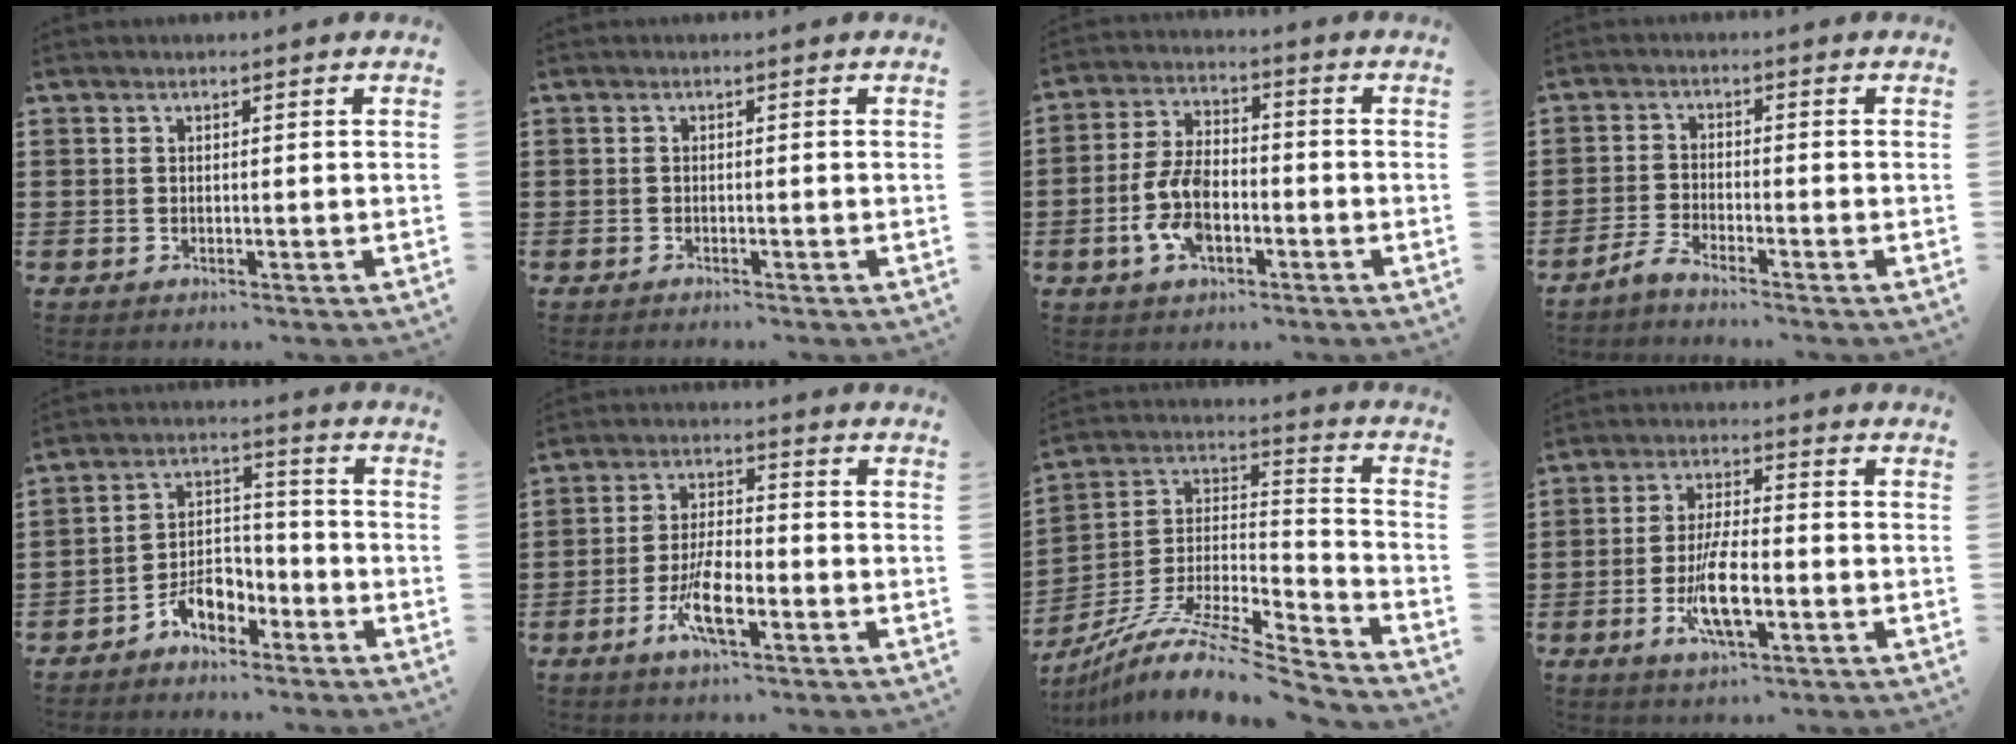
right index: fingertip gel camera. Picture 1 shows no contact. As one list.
[{"total": 0.7, "force": [-0.6, -0.1, 0.1], "torque": [-0.003, -0.003, -0.013]}, {"total": 8.2, "force": [-2.5, 4.4, 6.5], "torque": [-0.159, -0.003, -0.052]}, {"total": 2.5, "force": [-2.4, -0.3, 0.7], "torque": [-0.029, -0.003, -0.053]}, {"total": 6.0, "force": [-4.2, 3.2, 2.8], "torque": [-0.052, 0.020, -0.078]}, {"total": 7.1, "force": [-3.2, 2.3, 6.0], "torque": [-0.128, -0.006, -0.061]}, {"total": 10.2, "force": [-8.3, 1.5, 5.8], "torque": [-0.121, -0.001, -0.168]}, {"total": 8.3, "force": [-2.6, 2.6, 7.5], "torque": [-0.153, -0.010, -0.048]}]